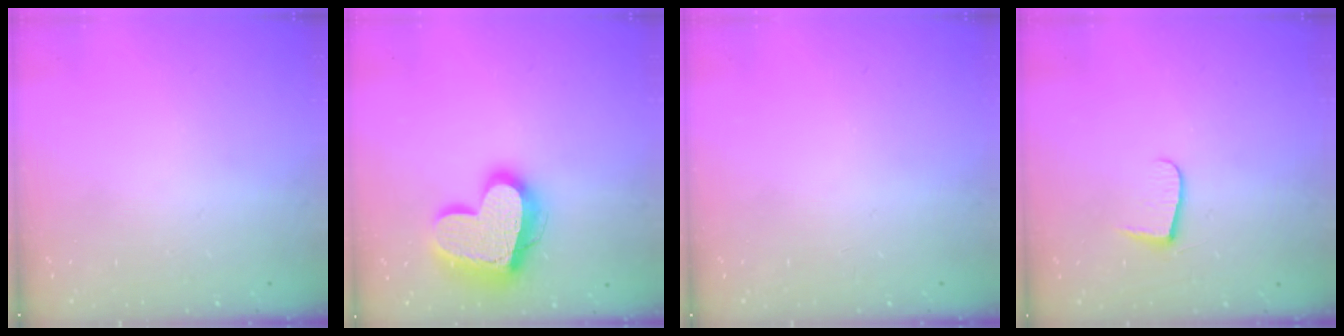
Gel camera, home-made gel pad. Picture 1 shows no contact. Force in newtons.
{"total": 19.6, "press": 19.6, "slide": 1.5}
{"total": 0.0}
{"total": 6.5, "press": 6.5, "slide": 0.8}